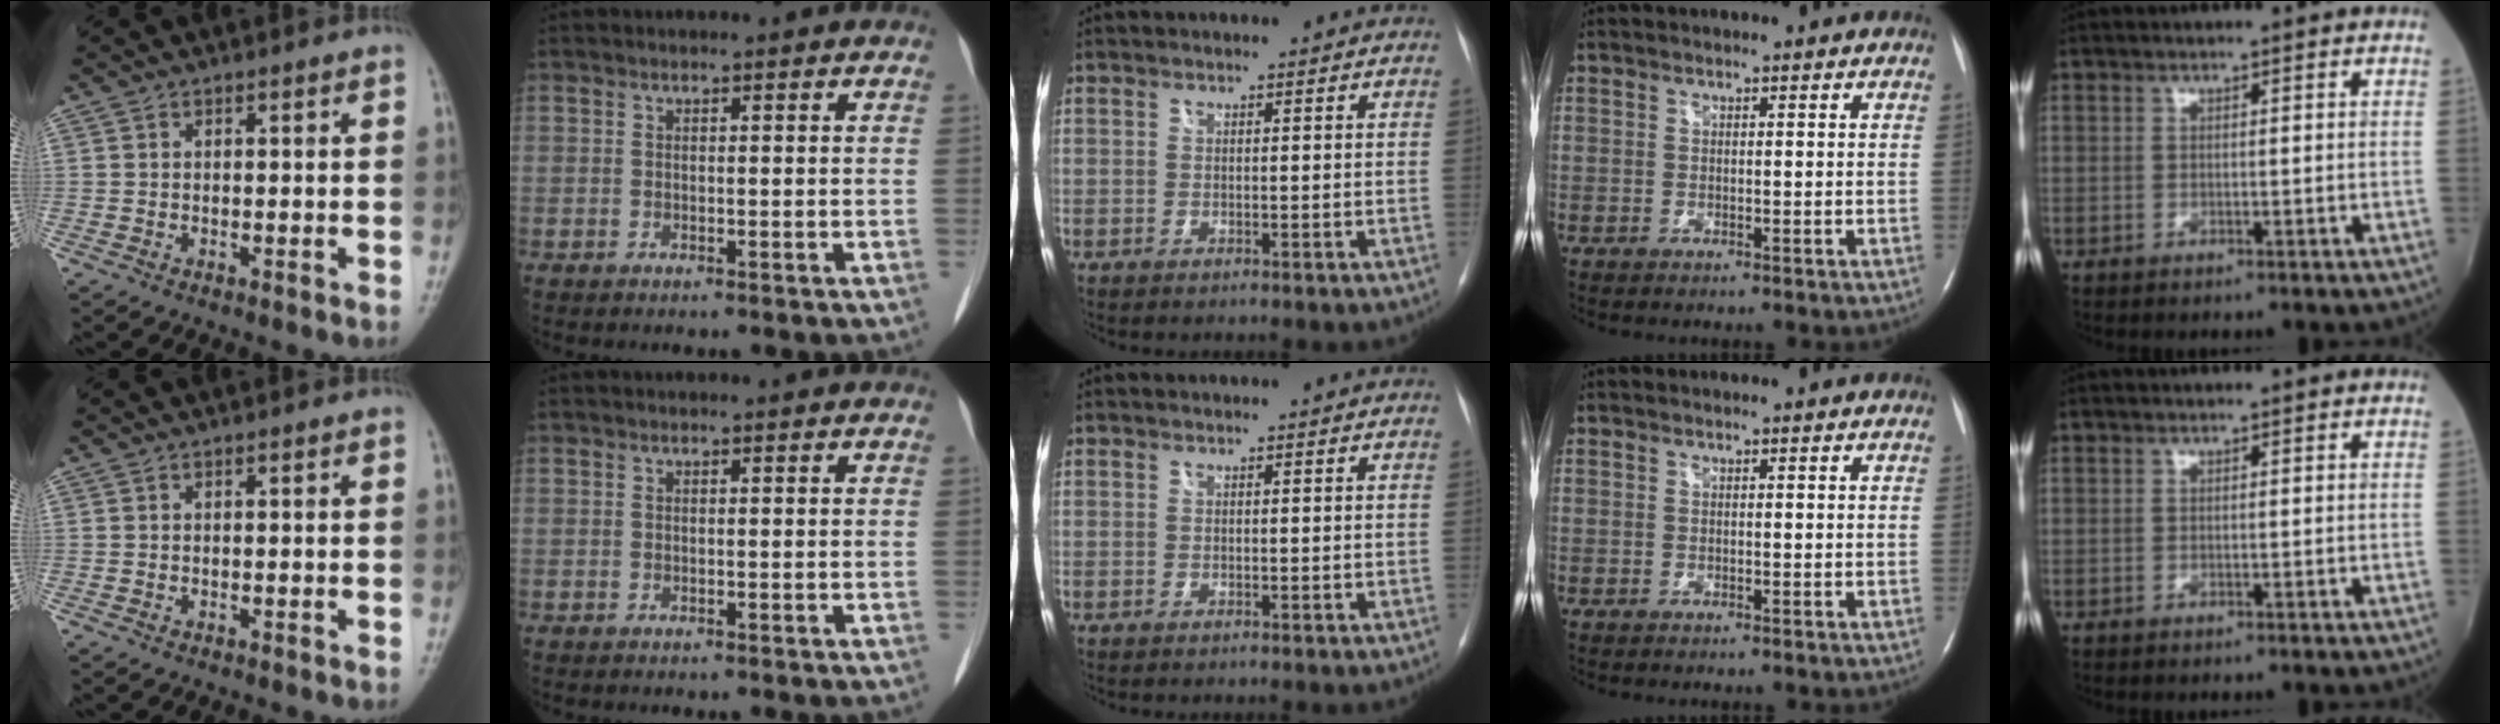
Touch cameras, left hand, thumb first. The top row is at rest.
{}